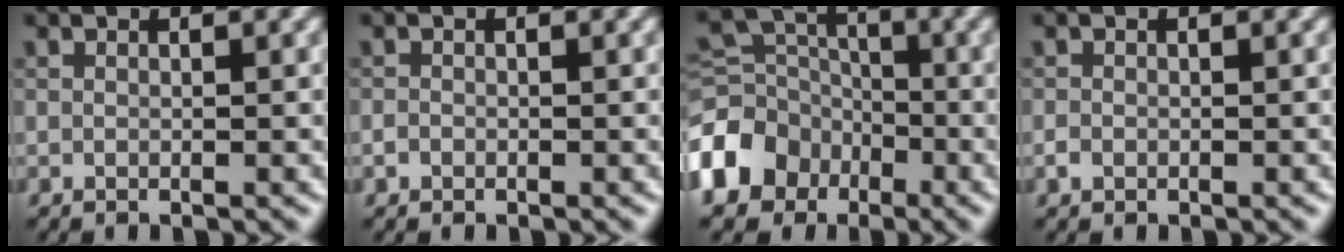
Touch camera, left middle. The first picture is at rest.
{"total": 0.6, "force": [-0.3, 0.5, 0.2], "torque": [-0.001, -0.002, -0.007]}
{"total": 8.5, "force": [-4.5, 6.4, 3.2], "torque": [-0.082, -0.004, -0.097]}
{"total": 0.7, "force": [-0.3, 0.6, 0.3], "torque": [-0.003, -0.002, -0.007]}